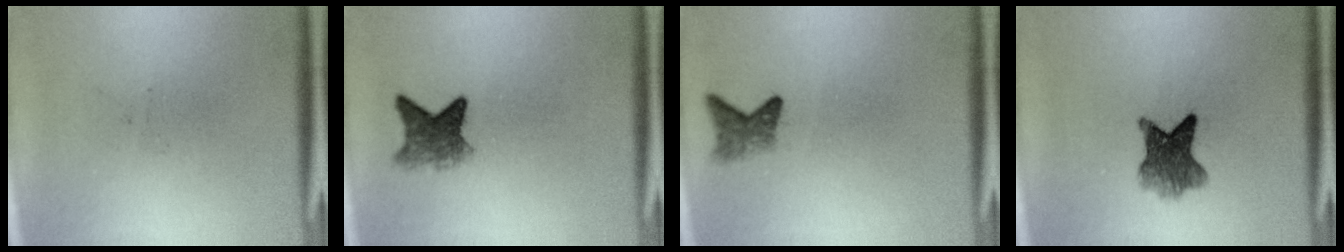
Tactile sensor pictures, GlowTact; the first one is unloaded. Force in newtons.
{"total": 4.4}
{"total": 2.4}
{"total": 5.9}